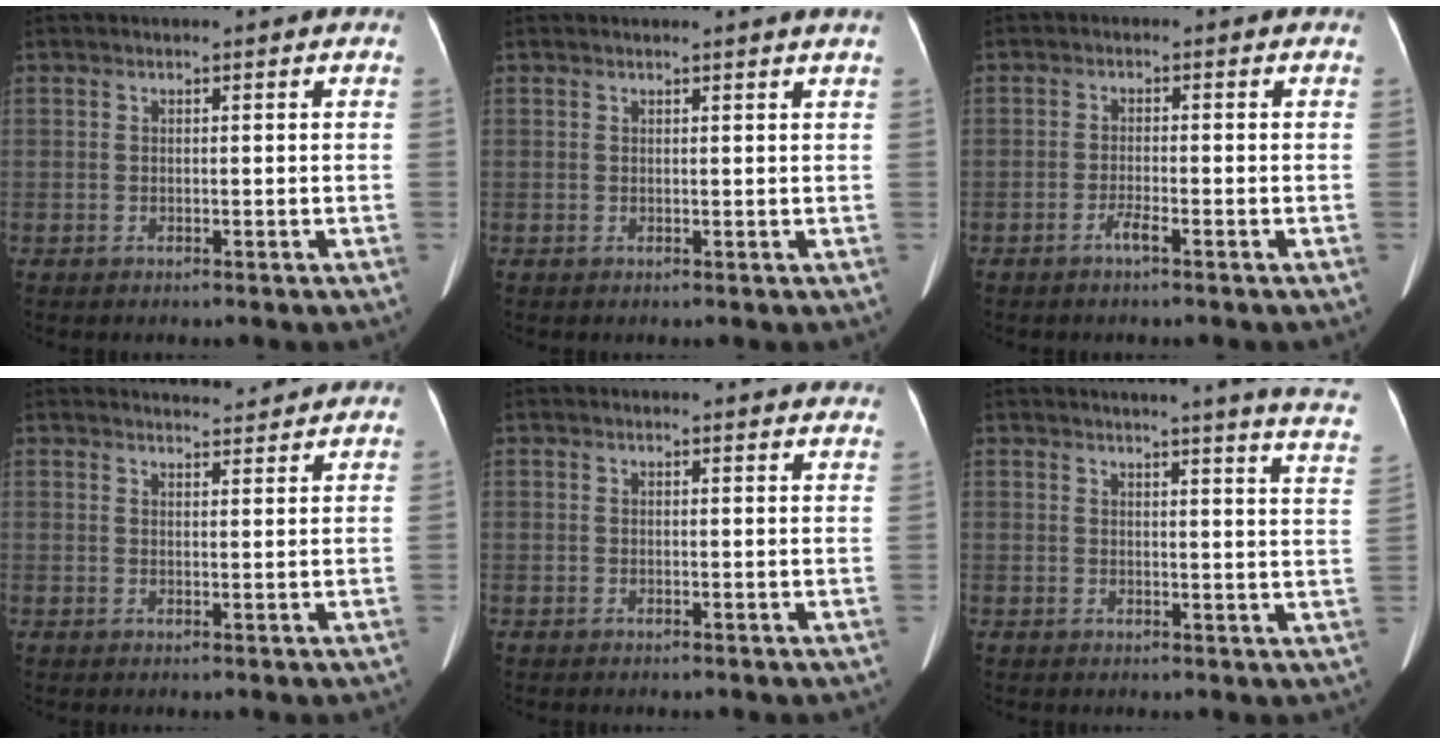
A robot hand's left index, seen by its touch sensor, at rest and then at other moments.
{"total": 1.7, "force": [1.6, -0.5, 0.5], "torque": [-0.015, -0.005, 0.016]}
{"total": 1.8, "force": [-1.4, -0.1, 1.2], "torque": [-0.029, -0.003, -0.026]}
{"total": 4.4, "force": [4.4, 0.3, 0.4], "torque": [-0.014, 0.010, 0.058]}
{"total": 4.9, "force": [4.8, 0.7, 0.8], "torque": [-0.004, -0.004, 0.032]}
{"total": 14.3, "force": [12.7, -1.1, 6.6], "torque": [-0.083, -0.074, 0.123]}